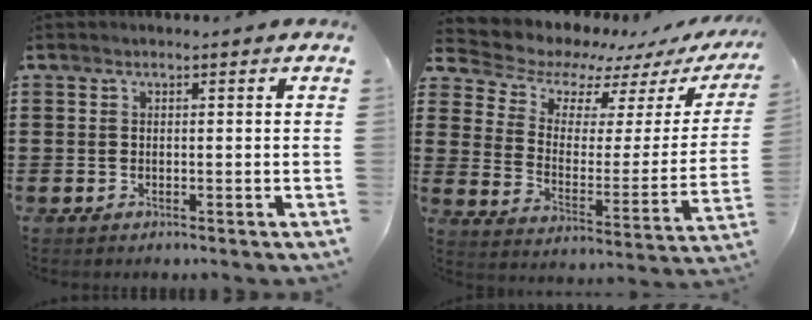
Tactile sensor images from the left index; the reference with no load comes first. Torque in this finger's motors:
{"motor_torque": [2.14, 0.00, 0.05, -0.04]}